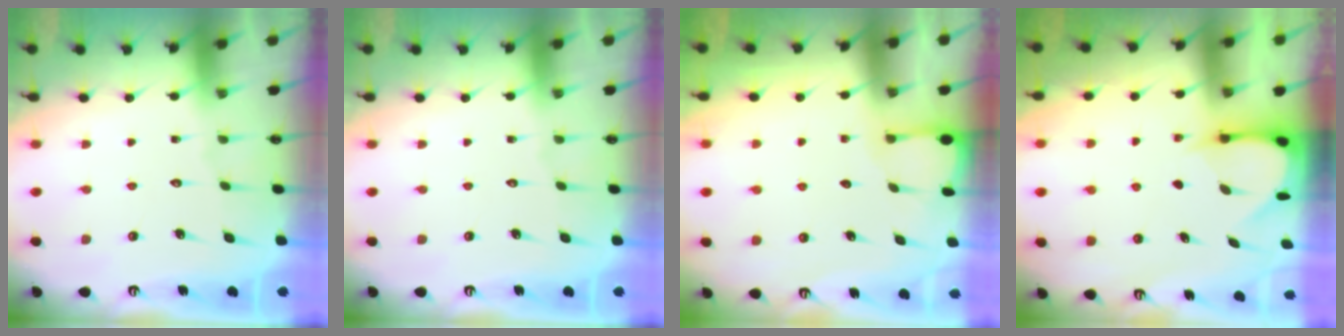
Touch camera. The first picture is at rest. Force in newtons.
{"total": 0.0}
{"total": 2.0, "press": 2.0, "slide": 0.2}
{"total": 3.7, "press": 3.7, "slide": 0.3}